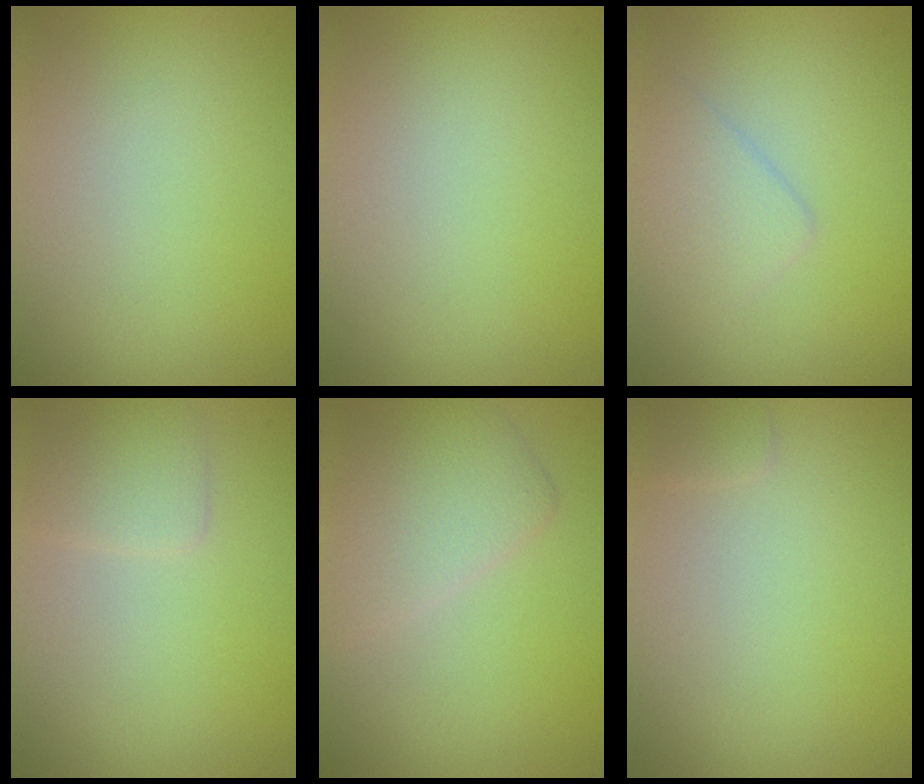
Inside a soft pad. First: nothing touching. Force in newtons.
{"total": 0.0}
{"total": 2.2, "press": 2.2, "slide": 0.0}
{"total": 1.7, "press": 1.7, "slide": 0.1}
{"total": 3.7, "press": 3.7, "slide": 0.1}
{"total": 0.8, "press": 0.8, "slide": 0.1}